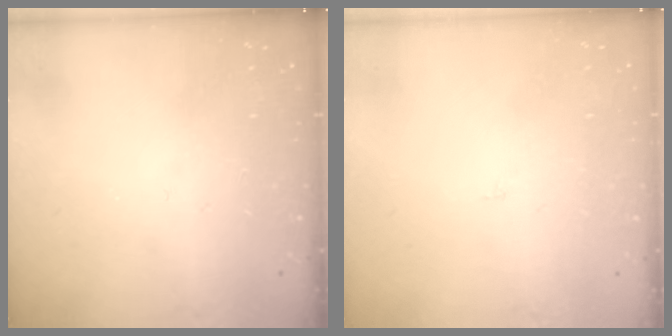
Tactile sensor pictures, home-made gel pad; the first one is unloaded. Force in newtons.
{"total": 1.6, "press": 1.6, "slide": 0.1}